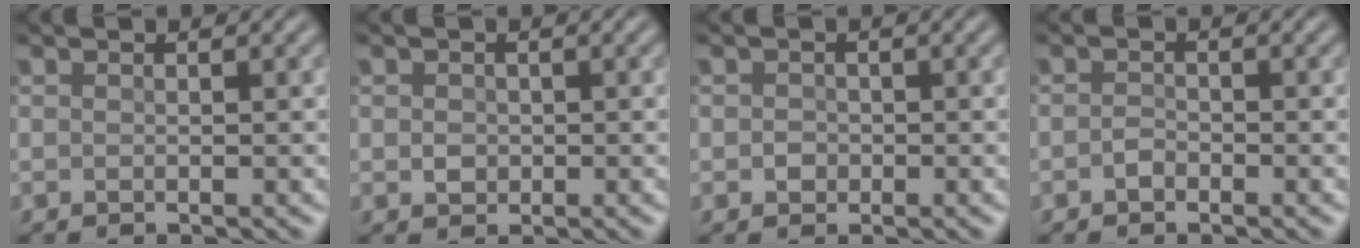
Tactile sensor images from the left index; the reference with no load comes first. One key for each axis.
{"total": 1.1, "fx": 0.2, "fy": 1.1, "fz": 0.3, "tx": -0.004, "ty": 0.003, "tz": 0.002}
{"total": 0.9, "fx": -0.1, "fy": 0.9, "fz": 0.1, "tx": 0.002, "ty": 0.003, "tz": -0.004}
{"total": 0.7, "fx": -0.4, "fy": 0.4, "fz": 0.2, "tx": -0.005, "ty": 0.007, "tz": -0.010}